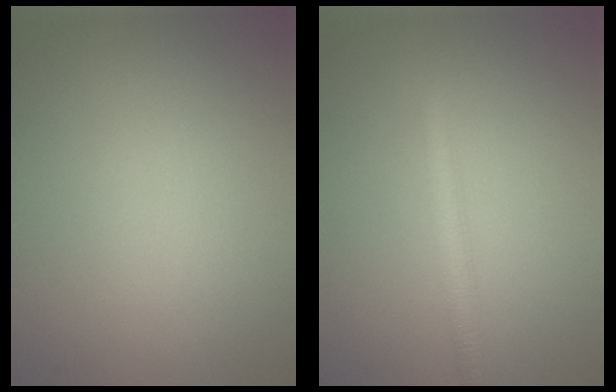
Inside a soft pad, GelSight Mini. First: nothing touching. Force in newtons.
{"total": 2.1, "press": 2.1, "slide": 0.2}